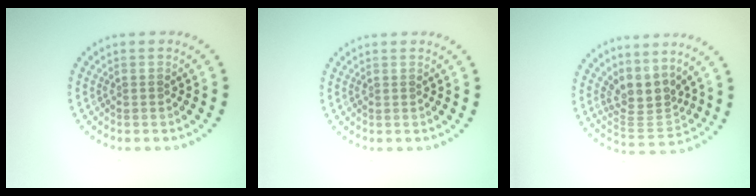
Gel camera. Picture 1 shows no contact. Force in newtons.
{"total": 0.0}
{"total": 3.5, "press": 2.5, "slide": 2.4}